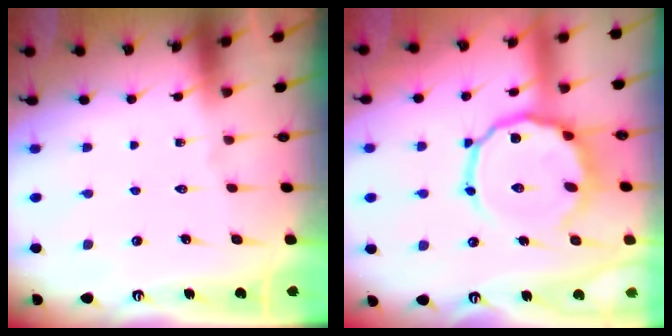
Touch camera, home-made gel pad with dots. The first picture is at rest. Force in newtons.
{"total": 12.7, "press": 12.5, "slide": 2.1}